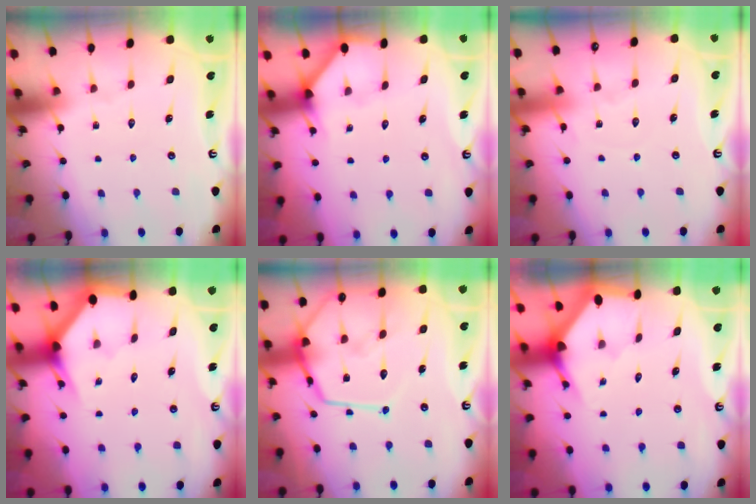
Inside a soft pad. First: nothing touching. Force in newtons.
{"total": 2.2, "press": 2.2, "slide": 0.2}
{"total": 2.8, "press": 2.8, "slide": 0.4}
{"total": 3.0, "press": 3.0, "slide": 0.1}
{"total": 15.9, "press": 15.9, "slide": 1.4}
{"total": 2.8, "press": 2.8, "slide": 0.2}